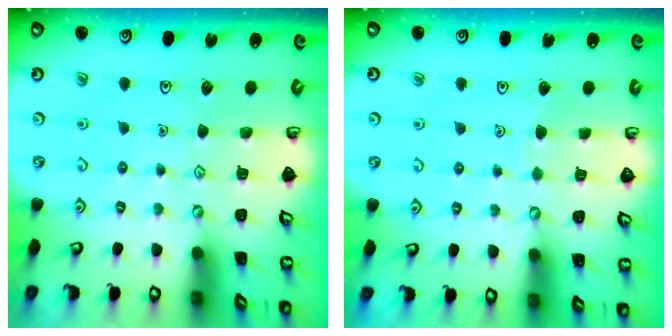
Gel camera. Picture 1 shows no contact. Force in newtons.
{"total": 2.5, "press": 2.5, "slide": 0.2}